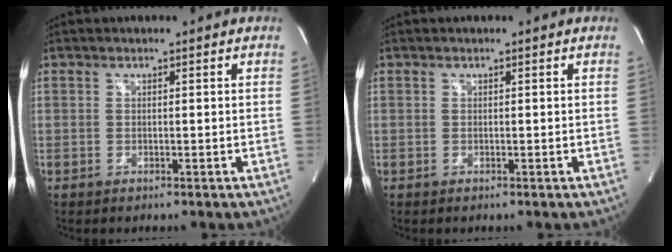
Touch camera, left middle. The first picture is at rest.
{"total": 0.0}